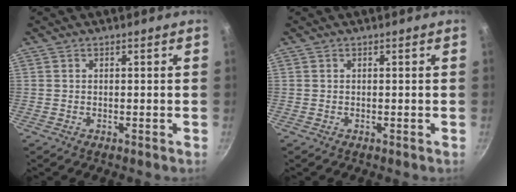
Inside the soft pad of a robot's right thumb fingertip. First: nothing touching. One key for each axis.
{"total": 0.0}